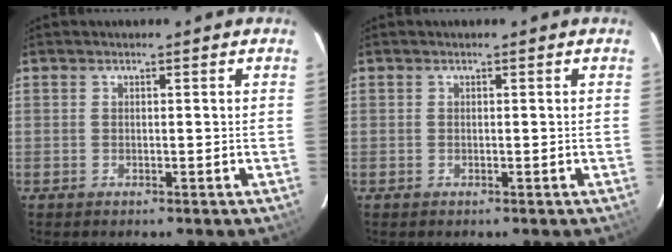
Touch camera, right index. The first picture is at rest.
{"total": 0.0}